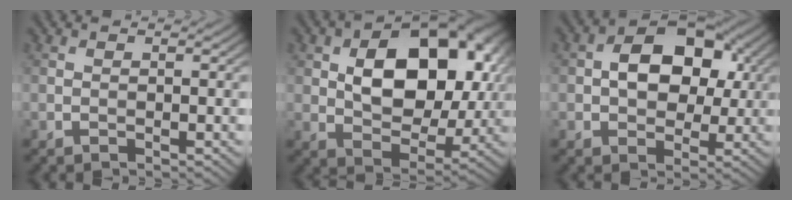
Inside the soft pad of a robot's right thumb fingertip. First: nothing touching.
{"total": 14.1, "force": [2.6, 9.2, 10.4], "torque": [-0.153, 0.002, 0.046]}
{"total": 9.5, "force": [1.4, 6.5, 6.8], "torque": [-0.106, 0.011, 0.018]}